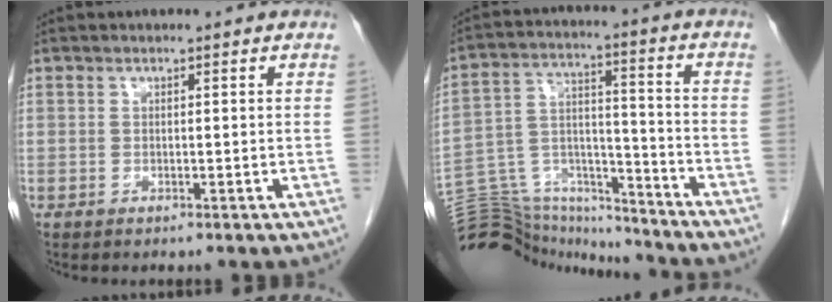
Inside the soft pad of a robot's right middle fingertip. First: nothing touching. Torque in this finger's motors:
{"motor_torque": [-0.40, -0.33, 0.00, -0.01]}